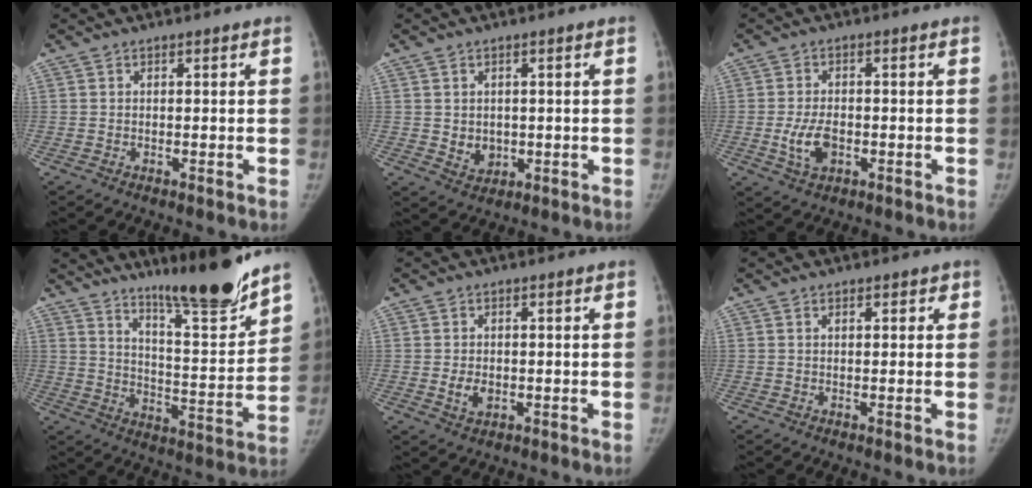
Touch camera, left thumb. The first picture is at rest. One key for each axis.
{"total": 3.9, "fx": 0.0, "fy": 3.2, "fz": 2.2, "tx": -0.022, "ty": -0.006, "tz": 0.014}
{"total": 5.8, "fx": -1.4, "fy": 3.5, "fz": 4.4, "tx": -0.084, "ty": 0.003, "tz": -0.020}
{"total": 16.1, "fx": 12.7, "fy": 1.6, "fz": 9.7, "tx": -0.120, "ty": -0.096, "tz": 0.212}
{"total": 3.3, "fx": -0.4, "fy": 2.3, "fz": 2.4, "tx": -0.039, "ty": -0.003, "tz": -0.001}
{"total": 1.9, "fx": 0.9, "fy": 1.0, "fz": 1.3, "tx": -0.006, "ty": -0.001, "tz": 0.010}